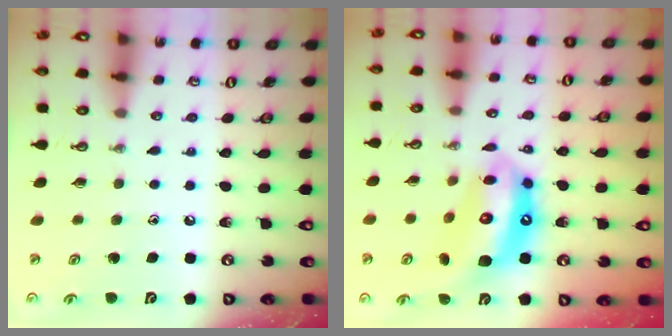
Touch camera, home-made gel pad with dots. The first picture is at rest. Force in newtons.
{"total": 15.6, "press": 15.5, "slide": 1.9}